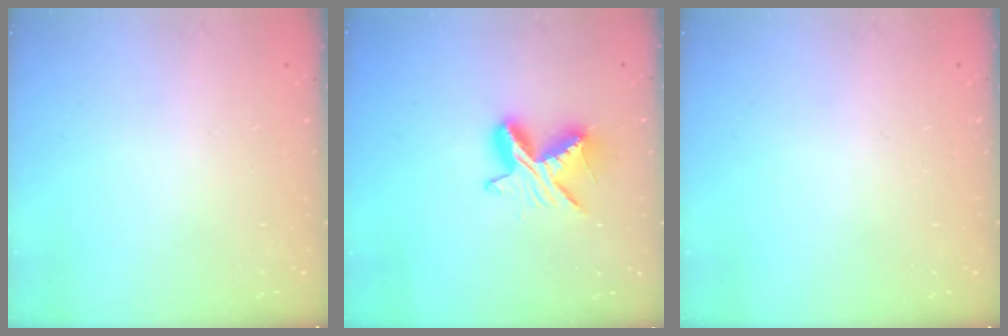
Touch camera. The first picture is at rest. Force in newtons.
{"total": 8.7, "press": 8.7, "slide": 0.2}
{"total": 0.0}